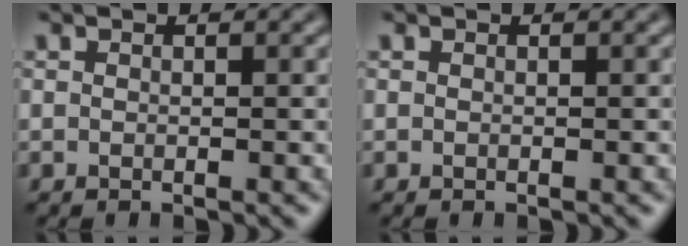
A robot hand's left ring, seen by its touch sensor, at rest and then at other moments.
{"total": 0.0}